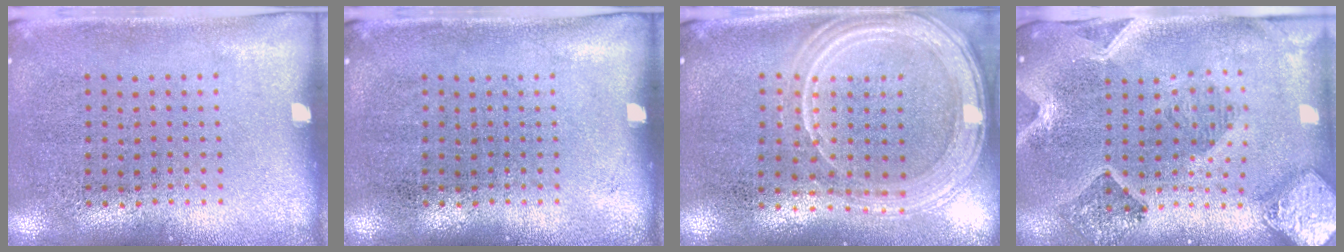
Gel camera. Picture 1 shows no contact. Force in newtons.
{"total": 0.0}
{"total": 1.5, "press": 1.4, "slide": 0.3}
{"total": 2.3, "press": 2.1, "slide": 1.0}